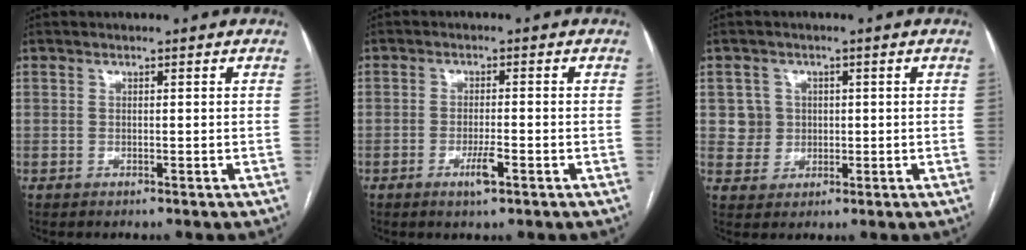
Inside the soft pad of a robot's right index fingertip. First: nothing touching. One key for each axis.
{"total": 3.3, "fx": -1.6, "fy": 0.2, "fz": 2.8, "tx": -0.052, "ty": -0.004, "tz": -0.028}
{"total": 3.8, "fx": 0.6, "fy": 3.8, "fz": 0.2, "tx": 0.002, "ty": 0.014, "tz": 0.015}